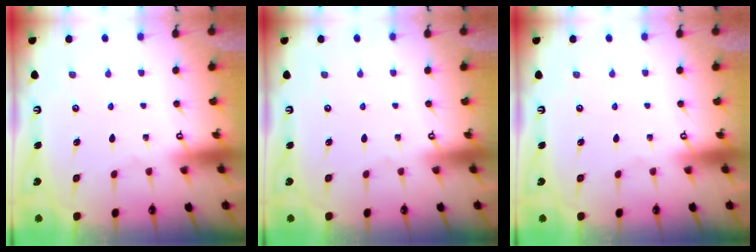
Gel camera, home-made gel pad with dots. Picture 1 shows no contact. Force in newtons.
{"total": 0.0}
{"total": 0.0}